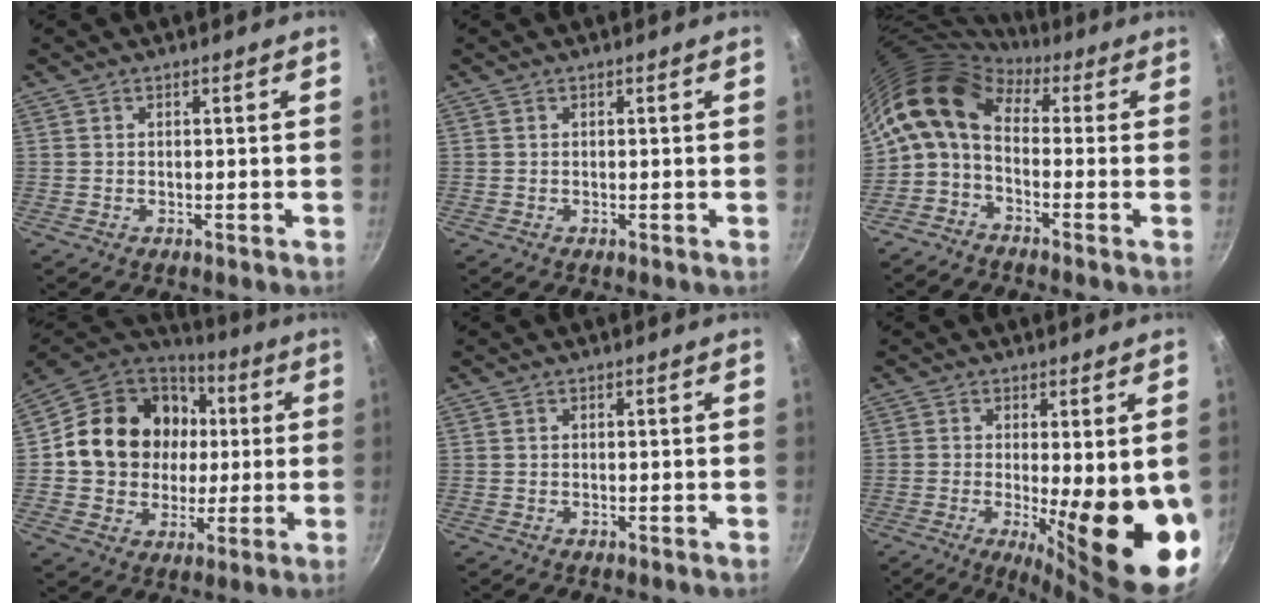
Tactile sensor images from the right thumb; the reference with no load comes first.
{"total": 0.0}
{"total": 9.7, "force": [1.2, 5.9, 7.7], "torque": [-0.139, 0.026, 0.003]}
{"total": 20.2, "force": [2.2, 17.5, 9.8], "torque": [-0.154, 0.027, 0.040]}
{"total": 0.0}
{"total": 17.1, "force": [-2.2, 5.1, 16.2], "torque": [-0.196, -0.031, -0.018]}